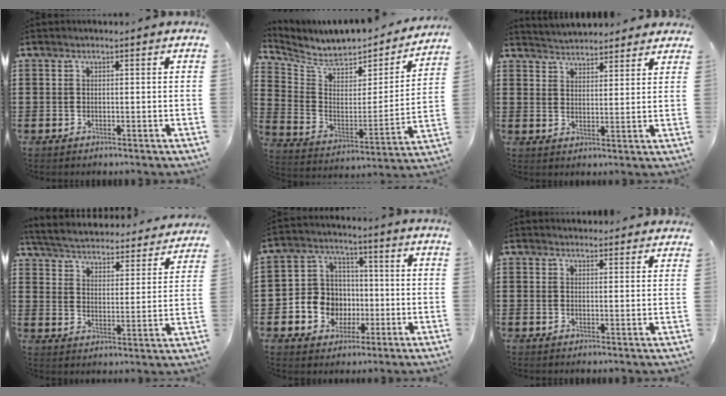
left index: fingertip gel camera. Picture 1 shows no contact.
{"total": 6.2, "force": [5.5, 2.1, 1.9], "torque": [-0.070, -0.045, 0.094]}
{"total": 3.7, "force": [3.6, 0.3, 0.0], "torque": [-0.013, -0.013, 0.067]}
{"total": 3.6, "force": [3.6, -0.1, 0.4], "torque": [-0.030, -0.030, 0.054]}
{"total": 7.9, "force": [-1.7, 7.4, 2.2], "torque": [-0.076, 0.015, -0.026]}
{"total": 1.8, "force": [1.8, 0.4, 0.0], "torque": [-0.004, 0.002, 0.036]}